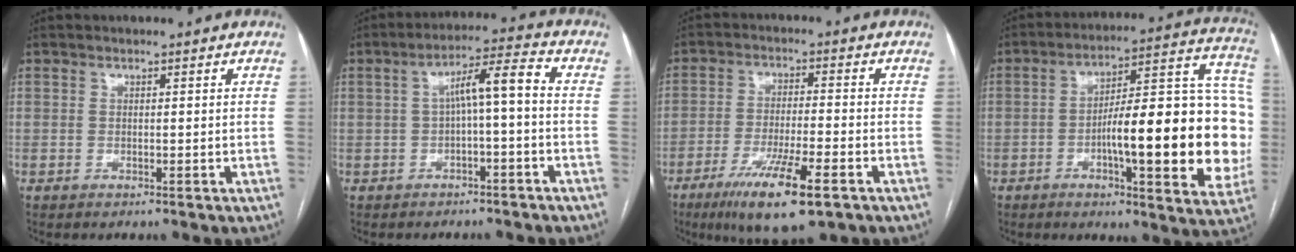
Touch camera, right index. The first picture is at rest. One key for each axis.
{"total": 6.6, "fx": -0.3, "fy": 0.8, "fz": 6.6, "tx": -0.108, "ty": 0.031, "tz": -0.004}
{"total": 12.1, "fx": -6.9, "fy": 1.5, "fz": 9.8, "tx": -0.174, "ty": -0.029, "tz": -0.112}
{"total": 23.6, "fx": -3.6, "fy": 4.9, "fz": 22.8, "tx": -0.254, "ty": 0.033, "tz": -0.042}